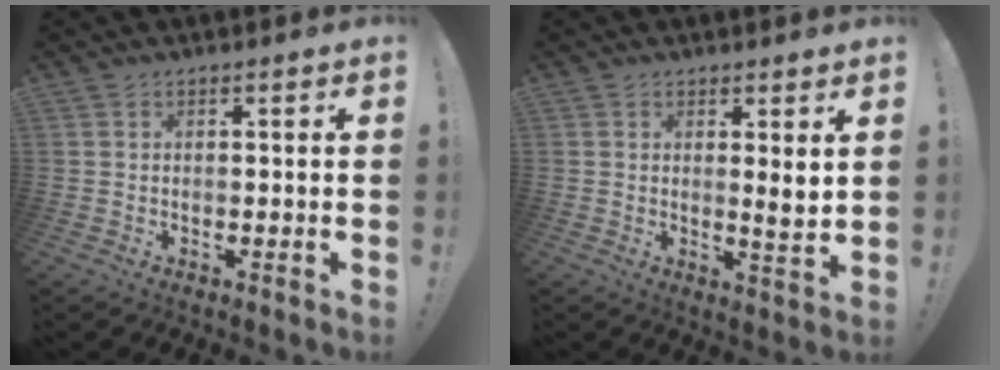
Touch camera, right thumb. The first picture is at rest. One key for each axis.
{"total": 3.8, "fx": 1.6, "fy": 0.0, "fz": 3.5, "tx": -0.039, "ty": -0.025, "tz": 0.020}